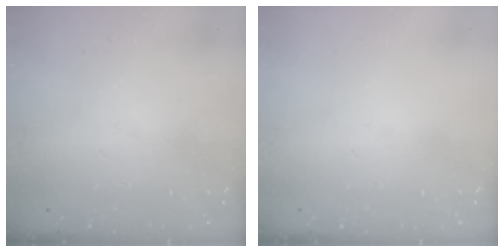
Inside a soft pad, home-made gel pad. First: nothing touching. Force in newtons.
{"total": 0.0}